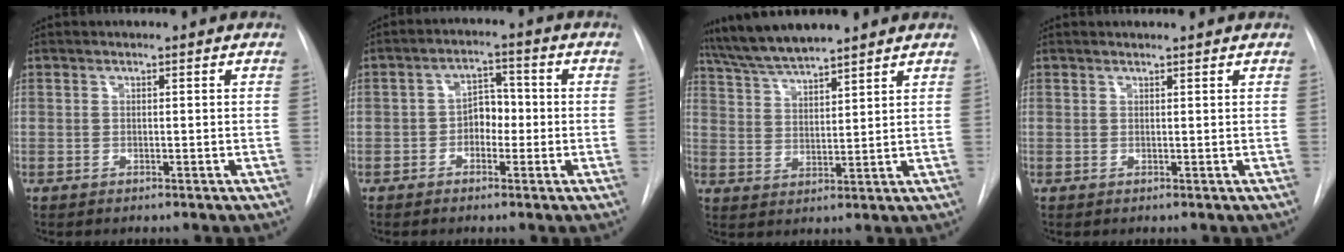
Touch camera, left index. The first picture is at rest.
{"total": 4.3, "force": [-1.7, 2.8, 2.8], "torque": [-0.040, 0.011, -0.034]}
{"total": 8.4, "force": [7.6, 0.4, 3.5], "torque": [-0.067, 0.021, 0.142]}
{"total": 1.3, "force": [1.3, 0.1, 0.3], "torque": [-0.006, 0.008, 0.011]}